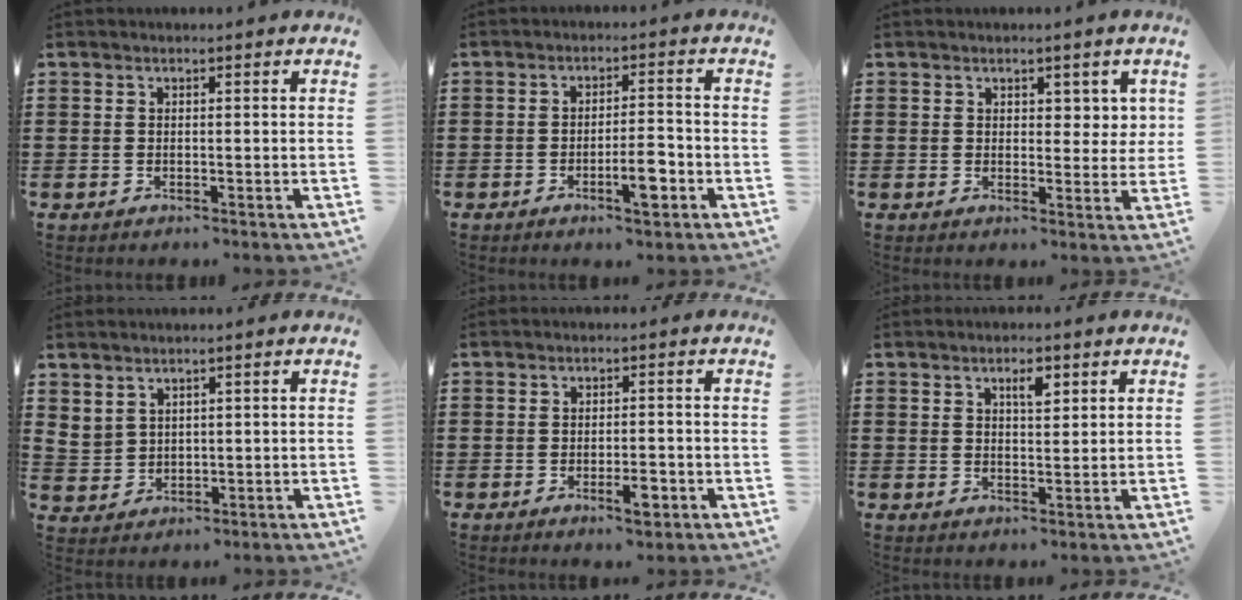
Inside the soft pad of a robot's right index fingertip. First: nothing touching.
{"total": 5.6, "force": [-2.5, 1.3, 4.8], "torque": [-0.081, 0.001, -0.044]}
{"total": 3.0, "force": [1.7, 2.1, 1.2], "torque": [-0.015, 0.005, 0.028]}
{"total": 2.6, "force": [2.1, 1.6, 0.4], "torque": [-0.018, 0.004, 0.040]}
{"total": 3.2, "force": [-1.6, 1.0, 2.6], "torque": [-0.042, 0.002, -0.028]}
{"total": 2.8, "force": [1.5, 0.9, 2.2], "torque": [-0.031, -0.001, 0.021]}